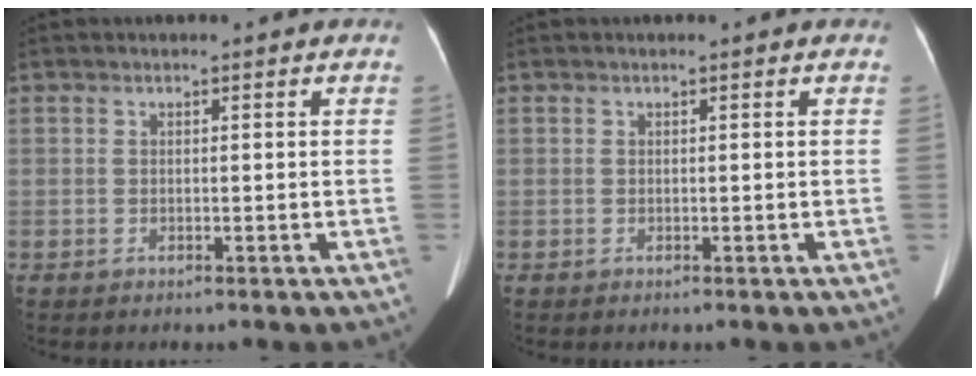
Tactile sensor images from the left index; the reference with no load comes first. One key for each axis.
{"total": 0.0}